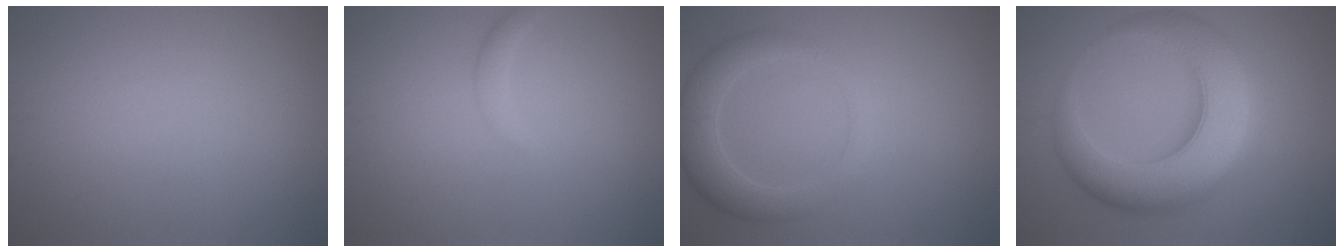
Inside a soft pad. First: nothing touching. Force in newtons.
{"total": 1.0, "press": 1.0, "slide": 0.1}
{"total": 3.8, "press": 3.8, "slide": 0.2}
{"total": 9.4, "press": 9.4, "slide": 0.2}